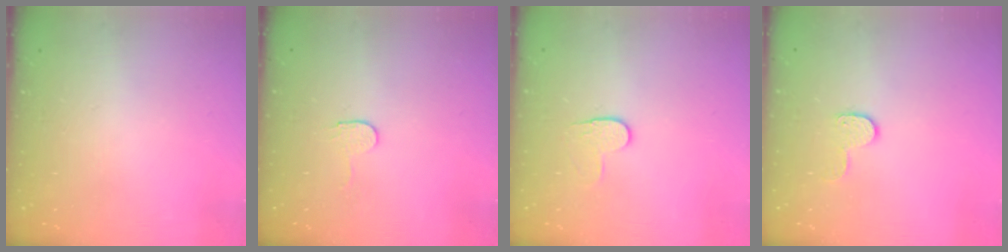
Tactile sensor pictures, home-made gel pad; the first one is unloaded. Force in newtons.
{"total": 2.9, "press": 2.9, "slide": 0.3}
{"total": 5.3, "press": 5.3, "slide": 0.5}
{"total": 5.9, "press": 5.9, "slide": 0.5}